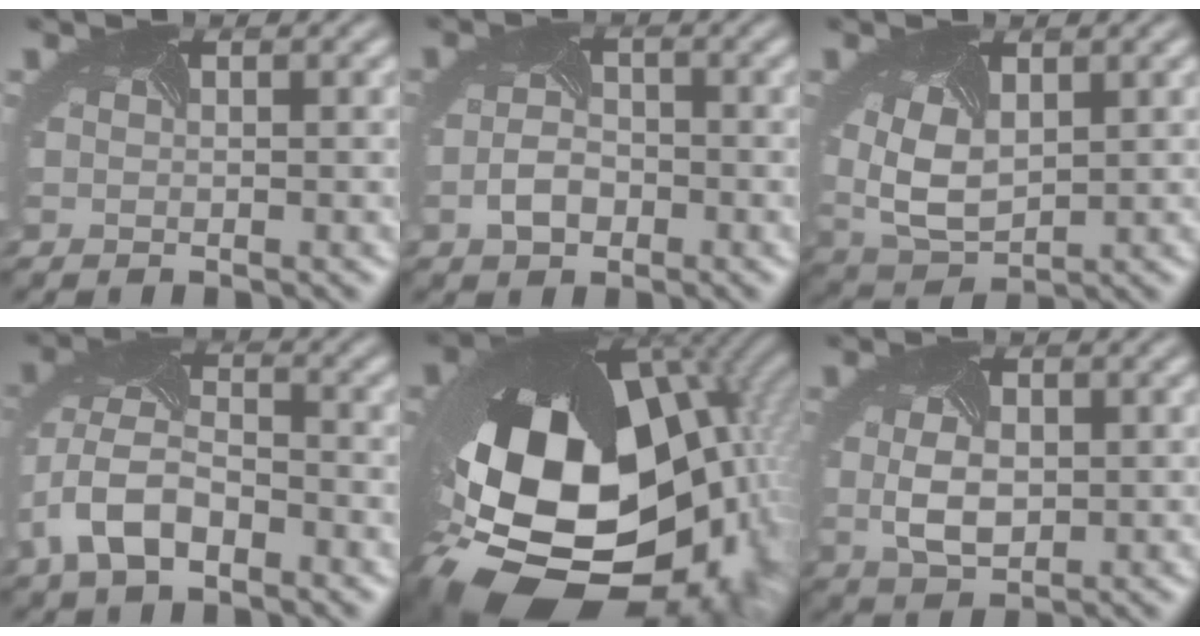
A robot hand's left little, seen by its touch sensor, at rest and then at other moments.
{"total": 2.3, "force": [-1.2, 1.4, 1.4], "torque": [-0.037, -0.003, -0.023]}
{"total": 4.9, "force": [0.8, 3.0, 3.7], "torque": [-0.104, -0.008, 0.021]}
{"total": 7.2, "force": [-3.2, 4.0, 5.0], "torque": [-0.114, 0.000, -0.069]}
{"total": 21.8, "force": [-4.3, 15.0, 15.2], "torque": [-0.303, -0.074, -0.042]}
{"total": 3.3, "force": [0.0, 2.1, 2.6], "torque": [-0.062, -0.001, 0.004]}